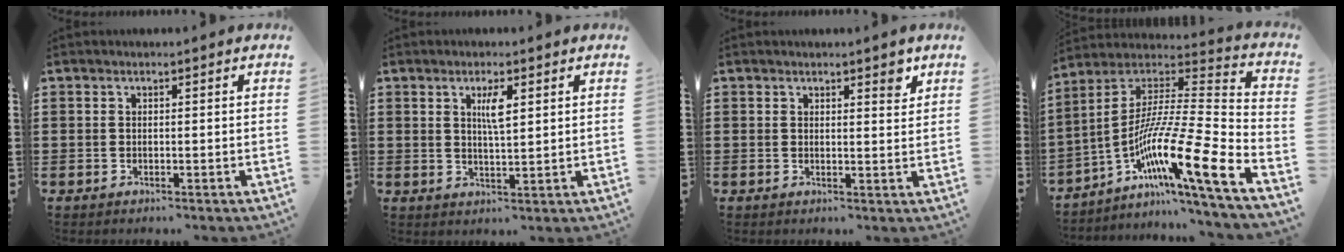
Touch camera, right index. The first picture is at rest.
{"total": 3.3, "force": [1.2, 0.8, 2.9], "torque": [-0.054, 0.001, 0.017]}
{"total": 2.5, "force": [2.0, 0.8, 1.3], "torque": [-0.012, -0.001, 0.032]}
{"total": 15.5, "force": [-7.8, 0.5, 13.4], "torque": [-0.248, -0.030, -0.148]}